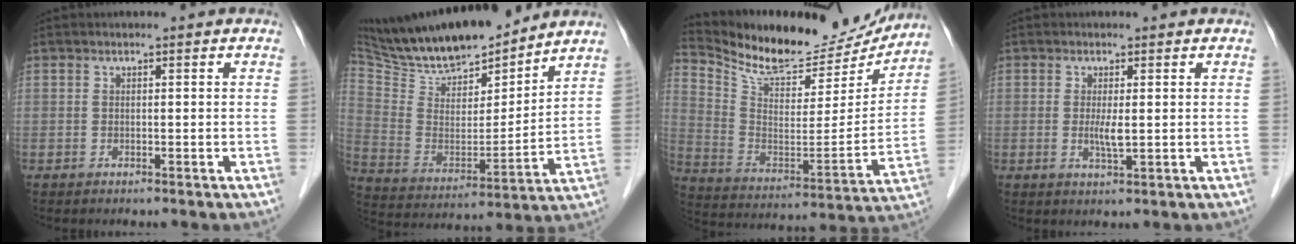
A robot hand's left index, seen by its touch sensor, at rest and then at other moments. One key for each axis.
{"total": 18.4, "fx": 16.7, "fy": 3.6, "fz": 6.8, "tx": -0.128, "ty": -0.010, "tz": 0.297}
{"total": 21.4, "fx": 19.6, "fy": 5.9, "fz": 6.2, "tx": -0.114, "ty": -0.022, "tz": 0.302}
{"total": 2.3, "fx": 0.1, "fy": 0.3, "fz": 2.3, "tx": -0.048, "ty": -0.006, "tz": 0.003}